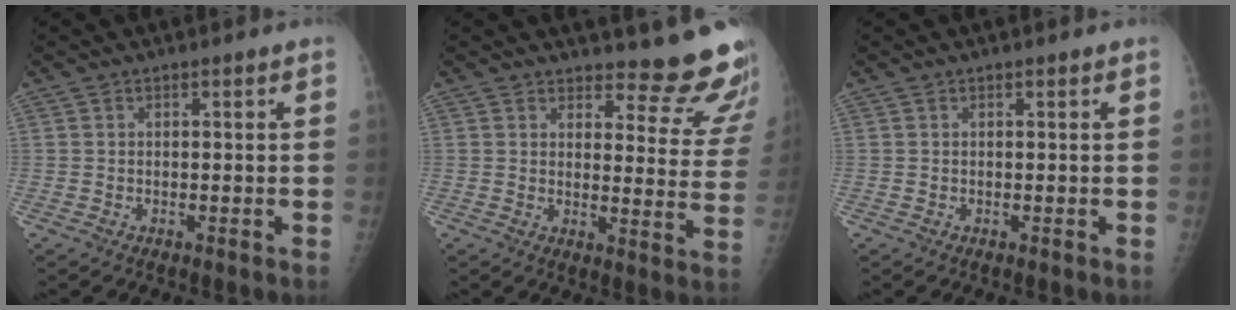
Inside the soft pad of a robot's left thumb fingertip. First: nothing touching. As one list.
[{"total": 14.1, "force": [13.5, 2.9, 2.6], "torque": [0.015, -0.144, 0.140]}, {"total": 0.0}]